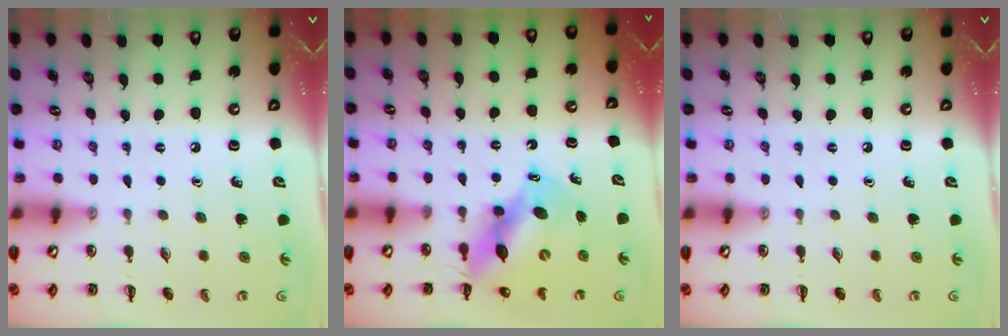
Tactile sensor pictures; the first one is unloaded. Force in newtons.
{"total": 10.5, "press": 10.1, "slide": 2.8}
{"total": 0.0}